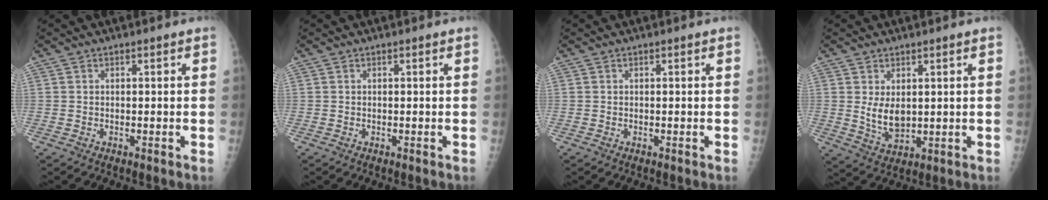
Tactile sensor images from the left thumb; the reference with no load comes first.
{"total": 0.0}
{"total": 0.0}
{"total": 5.6, "force": [1.2, 2.9, 4.6], "torque": [-0.072, -0.018, 0.037]}